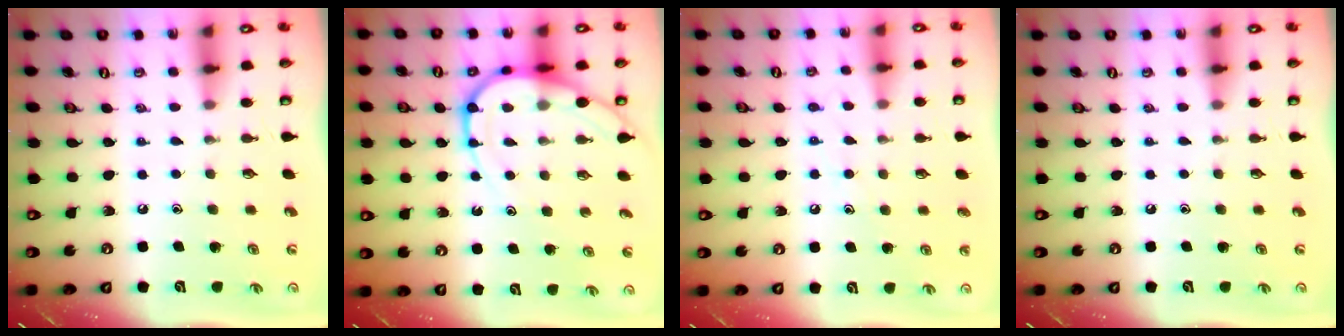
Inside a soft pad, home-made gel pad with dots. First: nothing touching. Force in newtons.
{"total": 9.7, "press": 9.7, "slide": 0.9}
{"total": 7.0, "press": 7.0, "slide": 0.6}
{"total": 0.0}